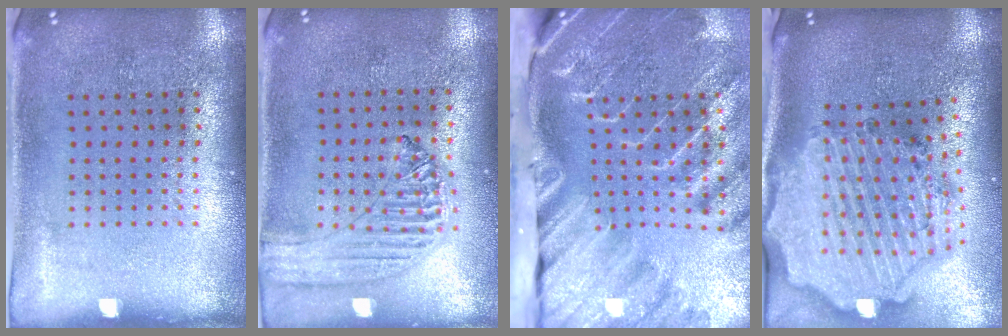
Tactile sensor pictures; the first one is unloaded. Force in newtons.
{"total": 1.2, "press": 1.2, "slide": 0.2}
{"total": 4.4, "press": 3.3, "slide": 2.9}
{"total": 4.1, "press": 3.3, "slide": 2.4}